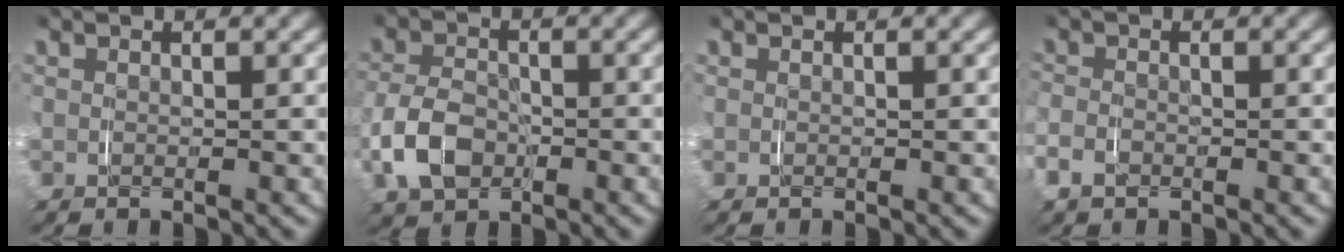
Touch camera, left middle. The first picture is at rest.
{"total": 5.2, "force": [-1.4, 3.8, 3.2], "torque": [-0.080, -0.006, -0.022]}
{"total": 0.0}
{"total": 1.9, "force": [-0.9, 1.3, 0.9], "torque": [-0.030, -0.006, -0.017]}